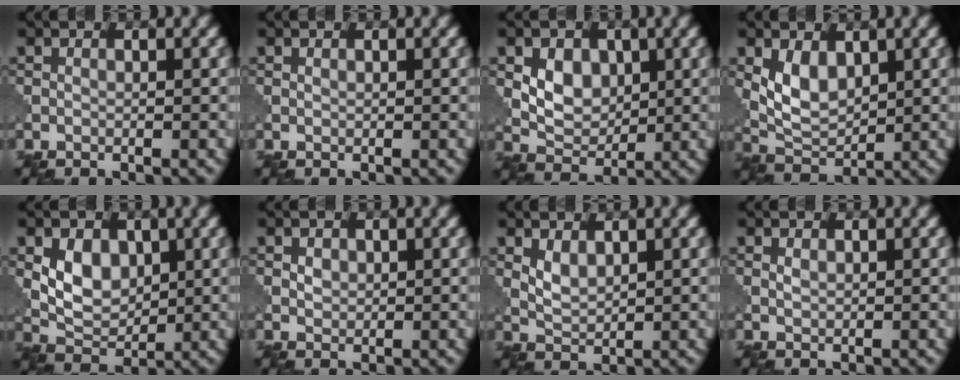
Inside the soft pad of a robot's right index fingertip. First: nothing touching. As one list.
[{"total": 0.0}, {"total": 3.9, "force": [0.8, 2.9, 2.5], "torque": [-0.044, -0.005, 0.011]}, {"total": 3.8, "force": [1.1, 2.4, 2.8], "torque": [-0.060, -0.006, 0.027]}, {"total": 4.4, "force": [0.8, 3.1, 3.0], "torque": [-0.056, -0.006, 0.014]}, {"total": 1.2, "force": [0.4, 0.9, 0.6], "torque": [-0.011, 0.000, 0.008]}, {"total": 2.0, "force": [0.9, 1.2, 1.4], "torque": [-0.033, -0.003, 0.022]}, {"total": 0.8, "force": [0.3, 0.5, 0.5], "torque": [-0.015, 0.000, 0.008]}]